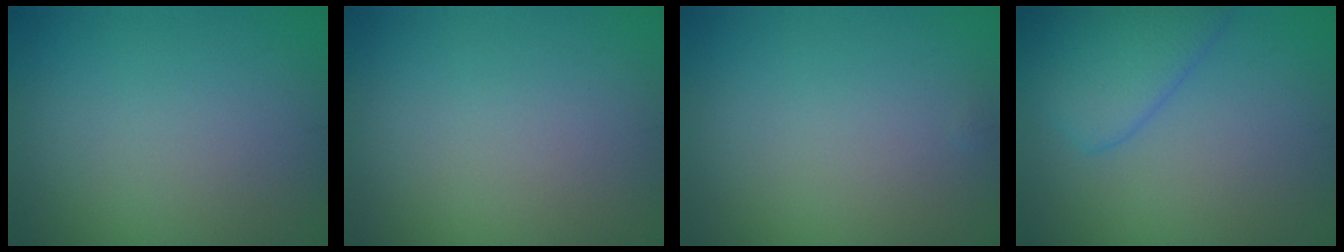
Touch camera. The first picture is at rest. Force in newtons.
{"total": 0.0}
{"total": 0.0}
{"total": 3.9, "press": 3.9, "slide": 0.3}